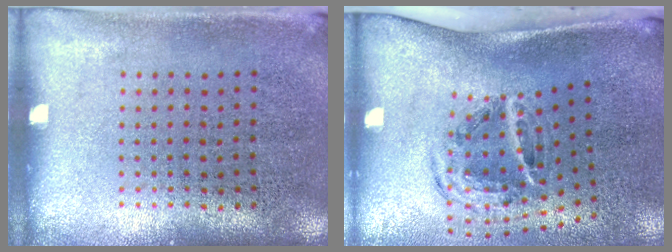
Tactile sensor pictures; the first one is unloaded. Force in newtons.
{"total": 2.0, "press": 1.3, "slide": 1.5}